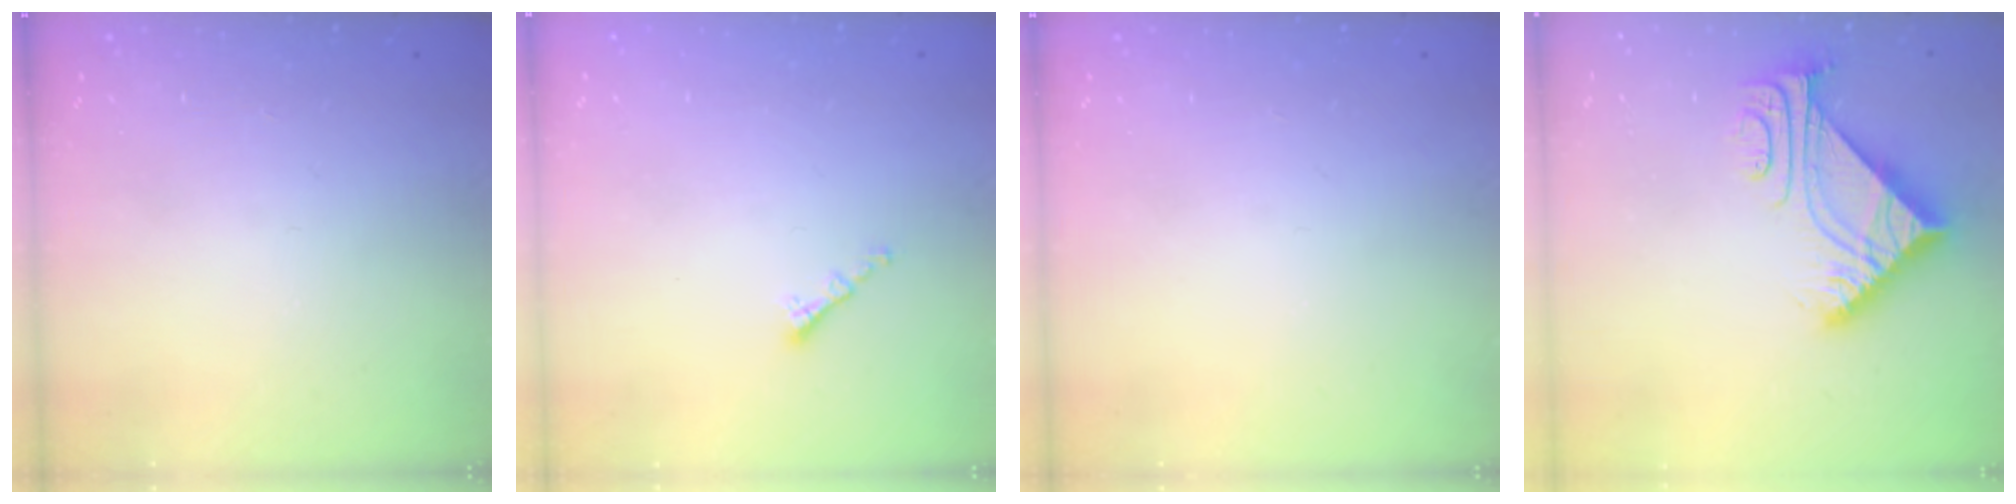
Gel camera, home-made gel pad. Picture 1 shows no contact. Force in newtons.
{"total": 1.3, "press": 1.2, "slide": 0.5}
{"total": 0.0}
{"total": 7.6, "press": 7.6, "slide": 0.6}